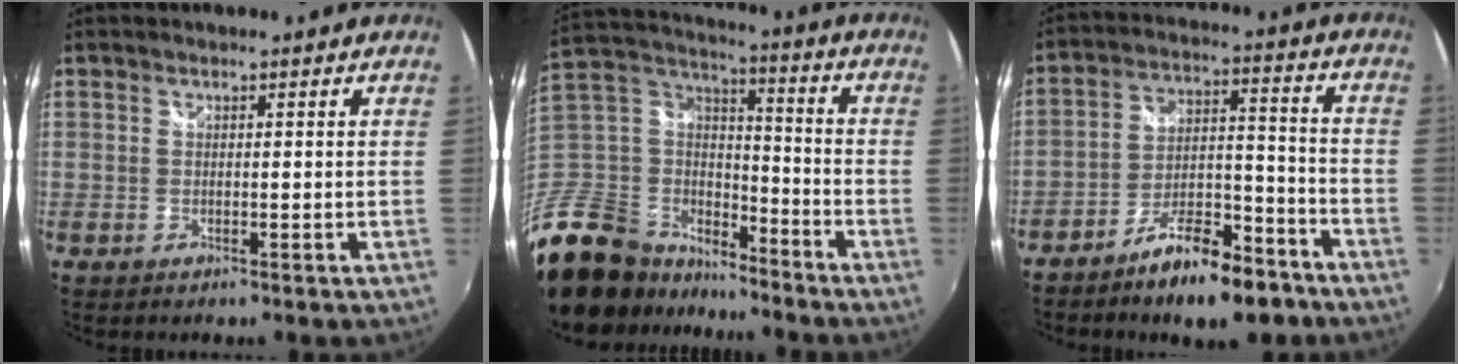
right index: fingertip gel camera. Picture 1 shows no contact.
{"total": 24.3, "force": [-17.5, 13.6, 10.1], "torque": [-0.252, 0.025, -0.296]}
{"total": 12.9, "force": [-9.6, 4.3, 7.6], "torque": [-0.125, 0.028, -0.146]}